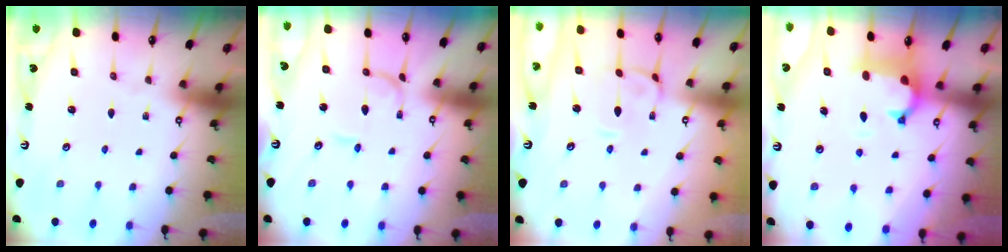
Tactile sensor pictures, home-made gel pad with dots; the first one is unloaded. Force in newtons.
{"total": 0.9, "press": 0.9, "slide": 0.1}
{"total": 0.9, "press": 0.3, "slide": 0.8}
{"total": 1.9, "press": 1.5, "slide": 1.1}